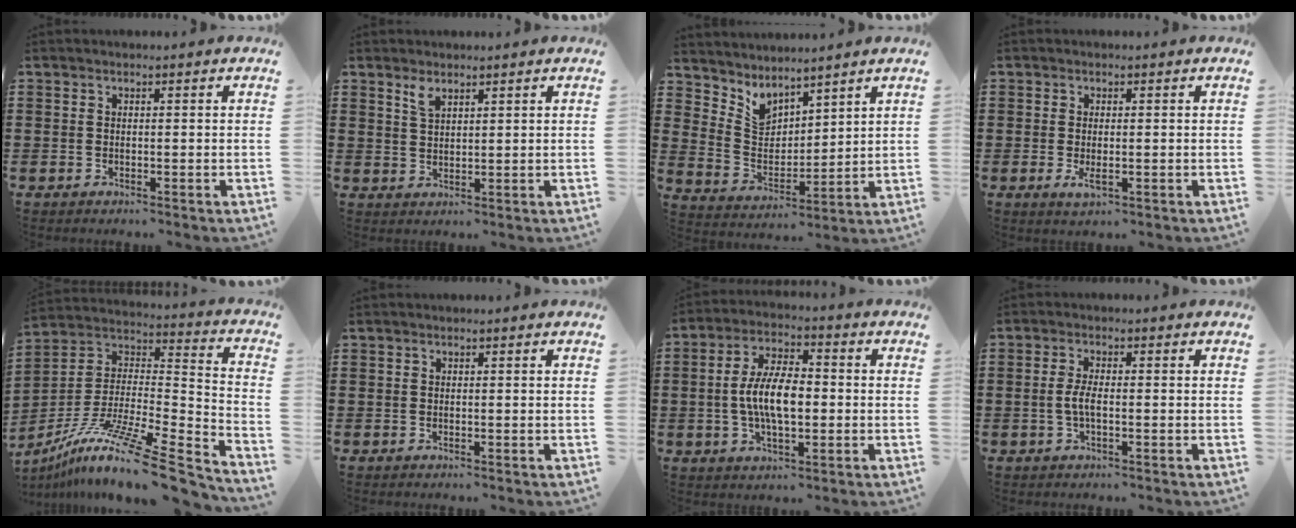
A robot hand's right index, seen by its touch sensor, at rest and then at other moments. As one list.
[{"total": 2.6, "force": [1.9, 1.0, 1.5], "torque": [-0.034, 0.003, 0.035]}, {"total": 5.3, "force": [4.5, 2.4, 1.3], "torque": [-0.052, -0.021, 0.082]}, {"total": 2.2, "force": [-0.4, 0.8, 2.0], "torque": [-0.042, -0.005, -0.008]}, {"total": 14.3, "force": [-10.5, 1.0, 9.6], "torque": [-0.174, 0.010, -0.193]}, {"total": 0.0}, {"total": 8.6, "force": [-0.8, 3.6, 7.7], "torque": [-0.165, 0.001, -0.021]}, {"total": 3.0, "force": [-0.6, 0.8, 2.8], "torque": [-0.066, -0.004, -0.016]}]